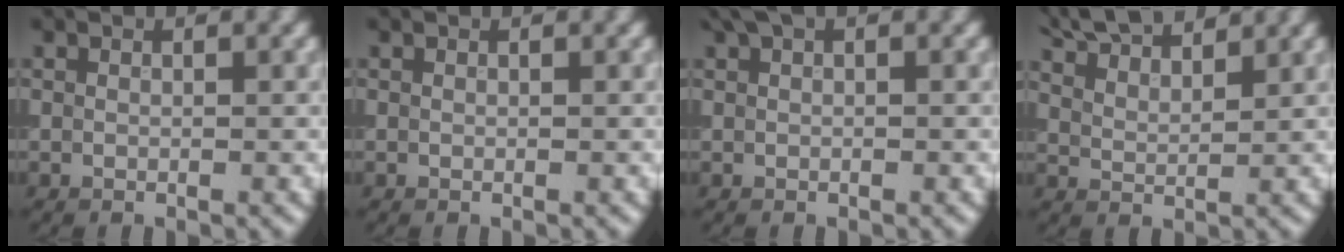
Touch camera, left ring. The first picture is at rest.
{"total": 0.0}
{"total": 1.3, "force": [0.8, 0.4, 0.9], "torque": [-0.016, 0.003, 0.015]}
{"total": 5.9, "force": [5.3, 1.3, 2.2], "torque": [-0.037, 0.018, 0.077]}